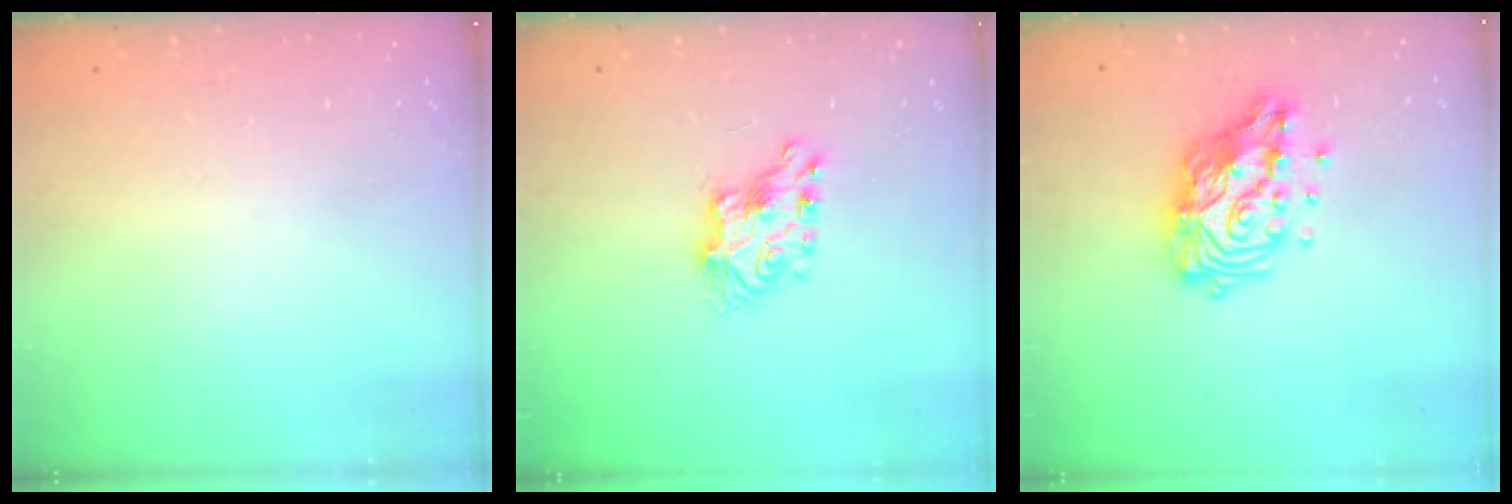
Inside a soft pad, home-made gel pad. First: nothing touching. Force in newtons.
{"total": 7.2, "press": 7.2, "slide": 0.4}
{"total": 15.3, "press": 15.2, "slide": 1.2}